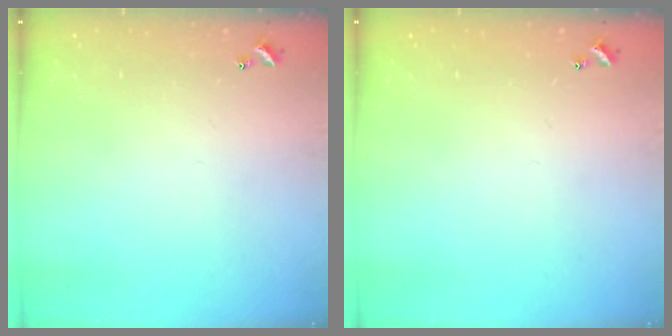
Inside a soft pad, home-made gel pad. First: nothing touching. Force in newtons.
{"total": 0.0}